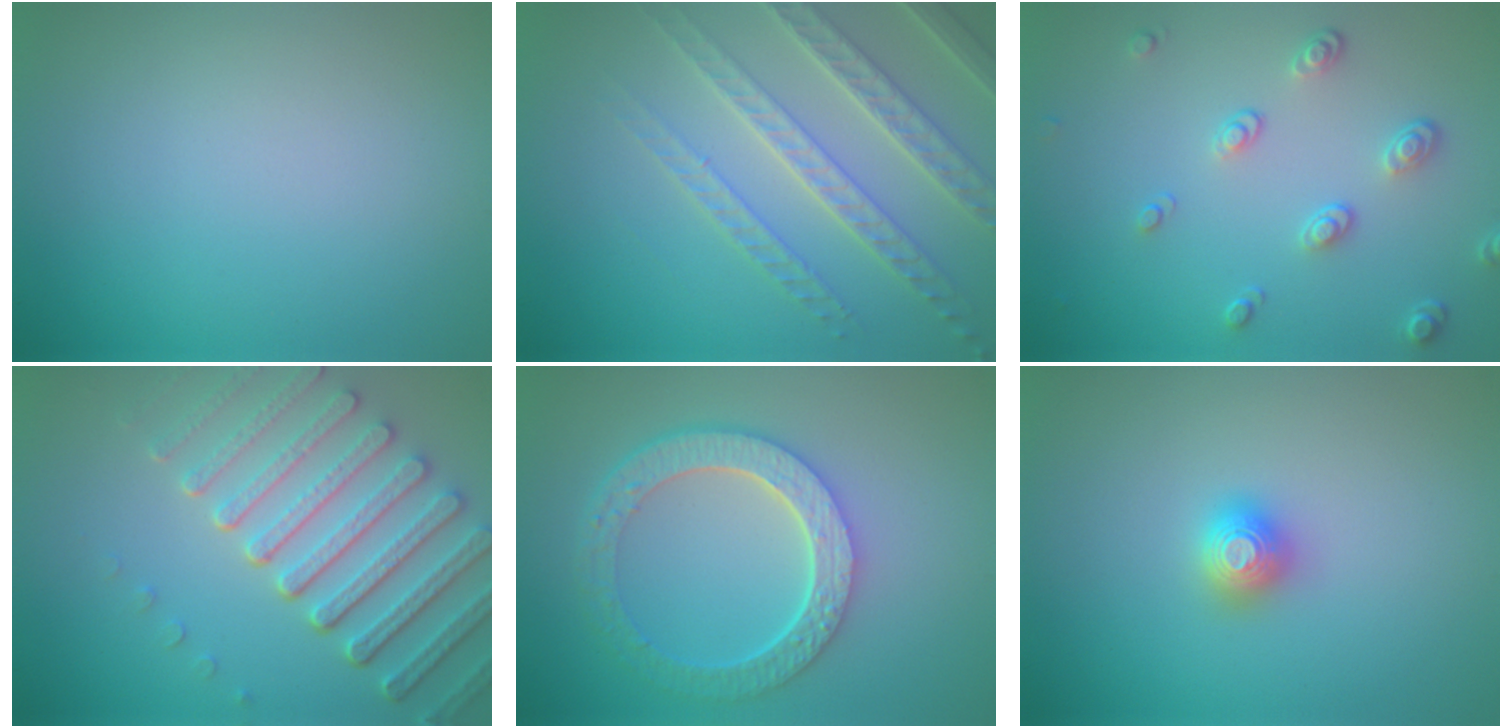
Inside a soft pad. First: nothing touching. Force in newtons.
{"total": 4.7, "press": 4.3, "slide": 1.8}
{"total": 2.6, "press": 1.7, "slide": 2.0}
{"total": 7.2, "press": 5.5, "slide": 4.6}
{"total": 6.1, "press": 4.5, "slide": 4.0}
{"total": 2.0, "press": 2.0, "slide": 0.2}